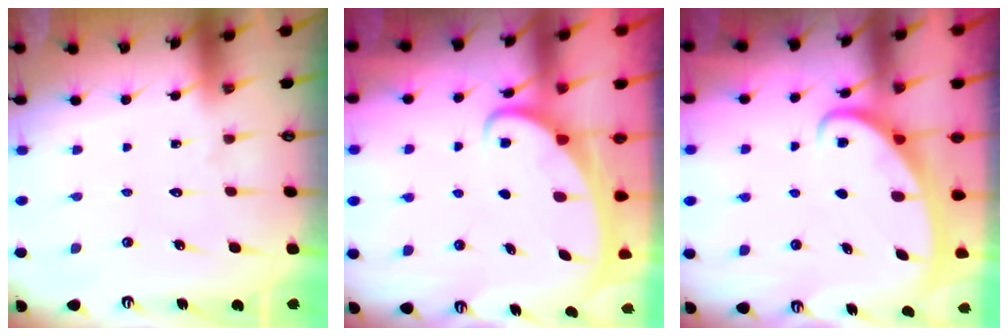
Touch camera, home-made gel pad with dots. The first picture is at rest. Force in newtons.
{"total": 2.3, "press": 2.2, "slide": 0.3}
{"total": 2.5, "press": 2.5, "slide": 0.3}